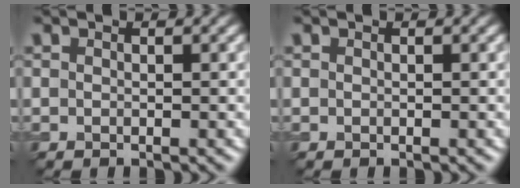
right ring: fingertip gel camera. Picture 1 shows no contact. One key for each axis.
{"total": 0.0}